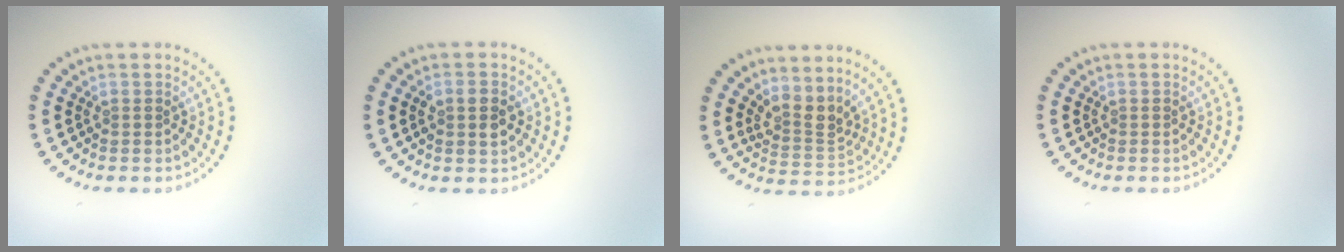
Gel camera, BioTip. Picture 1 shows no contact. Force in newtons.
{"total": 2.2, "press": 2.2, "slide": 0.2}
{"total": 2.8, "press": 2.0, "slide": 1.9}
{"total": 0.0}